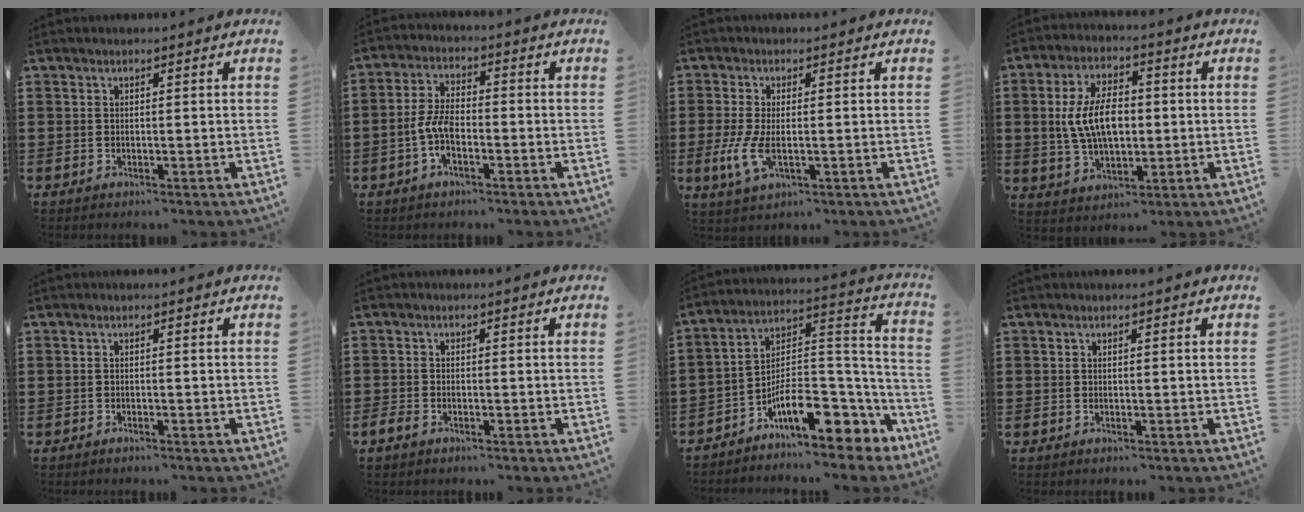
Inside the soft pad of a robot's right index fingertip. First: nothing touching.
{"total": 5.6, "force": [-2.0, 2.4, 4.6], "torque": [-0.114, -0.004, -0.045]}
{"total": 5.3, "force": [-1.0, 2.2, 4.6], "torque": [-0.113, -0.014, -0.022]}
{"total": 9.2, "force": [0.2, 4.9, 7.7], "torque": [-0.159, 0.007, -0.003]}
{"total": 0.6, "force": [-0.6, 0.0, 0.2], "torque": [-0.006, -0.005, -0.011]}
{"total": 1.3, "force": [-1.0, 0.6, 0.5], "torque": [-0.019, -0.004, -0.022]}
{"total": 11.0, "force": [-6.1, 5.2, 7.5], "torque": [-0.116, 0.001, -0.105]}
{"total": 0.0}